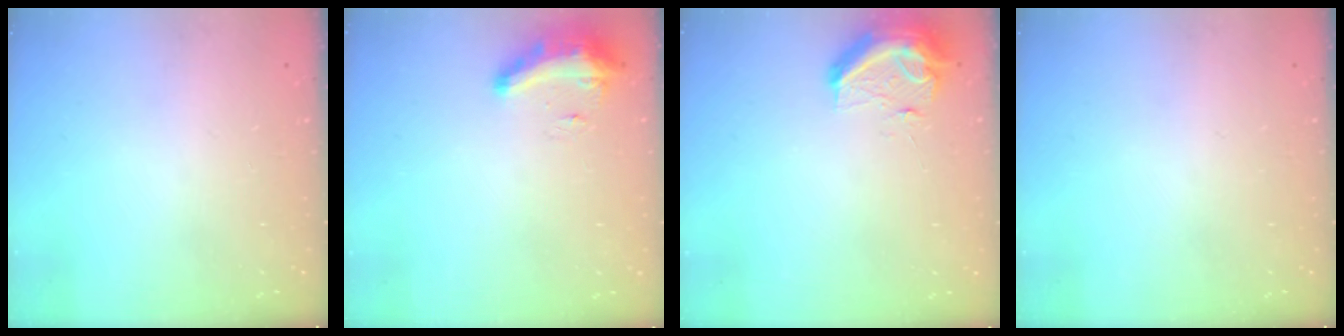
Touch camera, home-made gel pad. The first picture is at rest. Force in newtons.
{"total": 8.9, "press": 8.9, "slide": 0.6}
{"total": 9.9, "press": 9.7, "slide": 1.8}
{"total": 0.0}